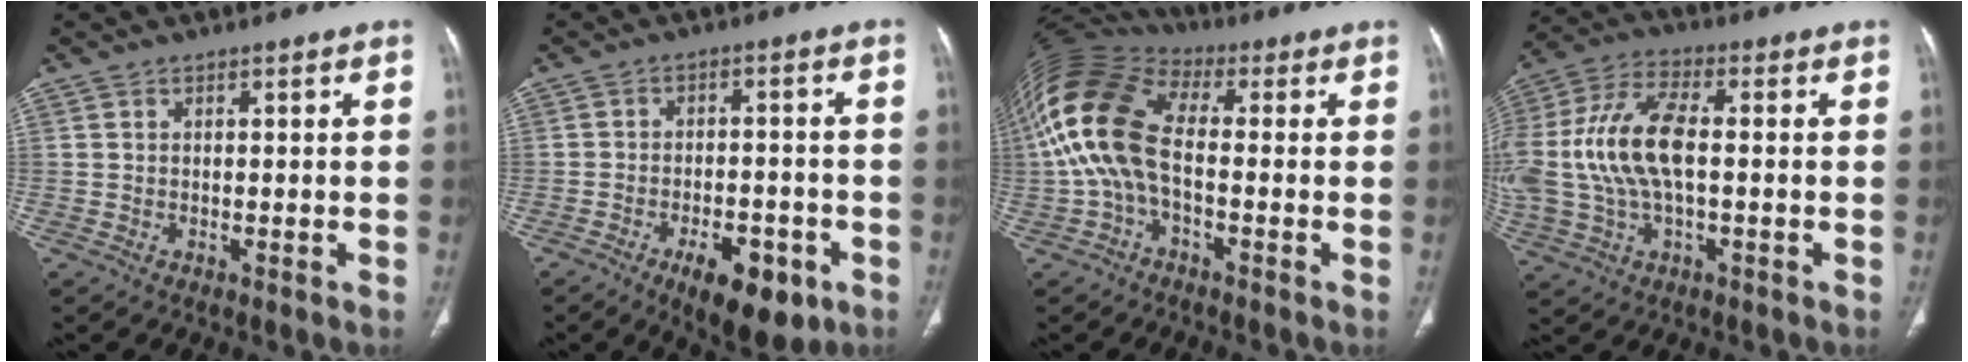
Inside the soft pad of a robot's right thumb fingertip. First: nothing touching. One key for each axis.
{"total": 11.3, "fx": -5.6, "fy": 5.2, "fz": 8.3, "tx": -0.101, "ty": 0.021, "tz": -0.073}
{"total": 15.6, "fx": -0.8, "fy": 8.6, "fz": 13.0, "tx": -0.276, "ty": 0.038, "tz": -0.027}
{"total": 17.5, "fx": 0.0, "fy": 8.7, "fz": 15.2, "tx": -0.352, "ty": 0.025, "tz": 0.000}